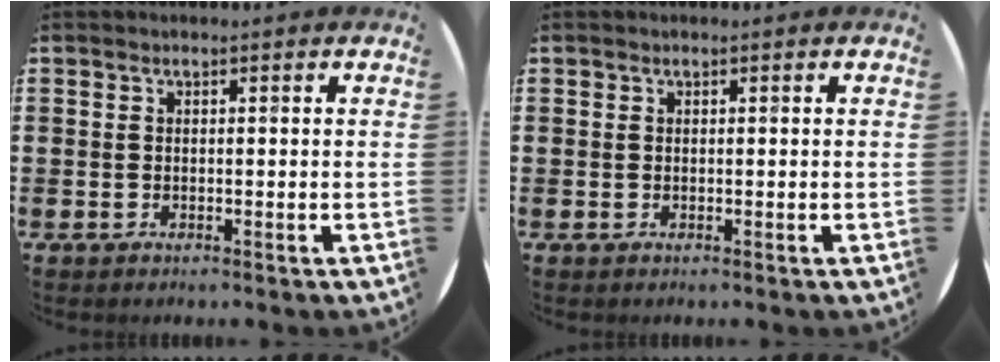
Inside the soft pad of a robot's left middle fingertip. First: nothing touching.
{"total": 0.0}